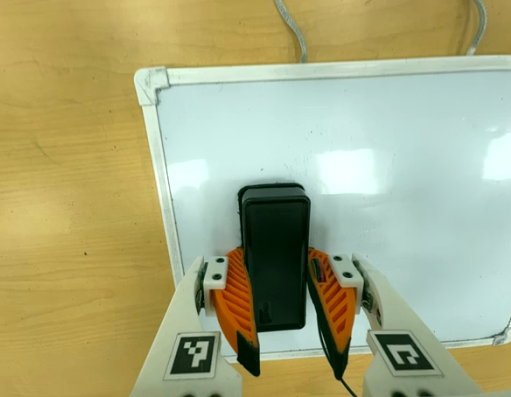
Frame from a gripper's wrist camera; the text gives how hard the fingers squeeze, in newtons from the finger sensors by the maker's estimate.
{"total": 15.5, "left": 15.3, "right": 15.7}